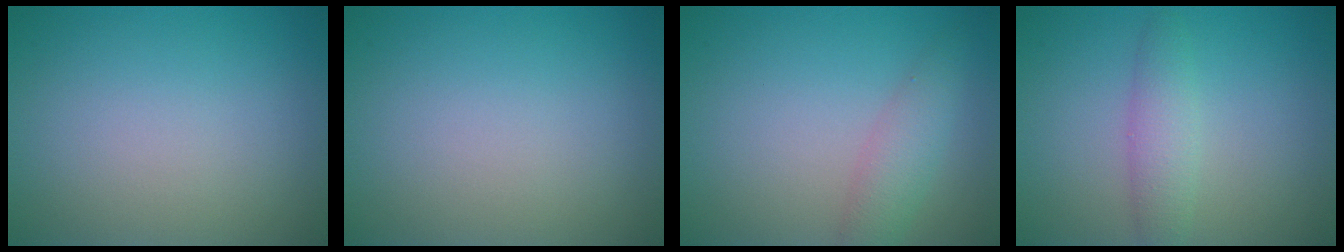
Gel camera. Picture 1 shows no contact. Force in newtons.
{"total": 0.0}
{"total": 2.5, "press": 2.5, "slide": 0.1}
{"total": 2.5, "press": 2.5, "slide": 0.1}